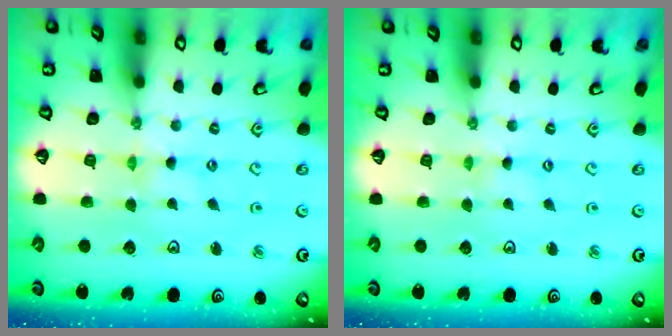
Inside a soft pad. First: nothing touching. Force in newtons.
{"total": 0.0}